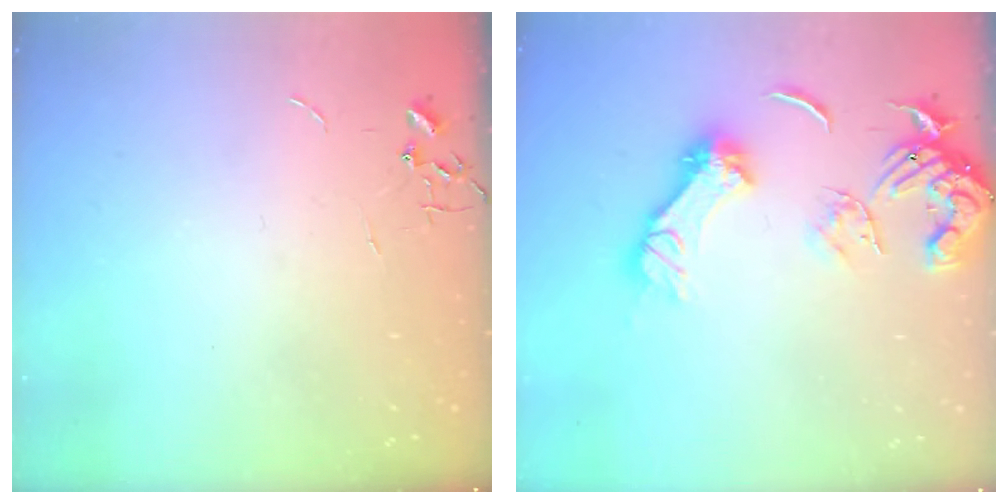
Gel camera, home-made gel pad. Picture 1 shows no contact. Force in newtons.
{"total": 15.1, "press": 15.0, "slide": 1.6}